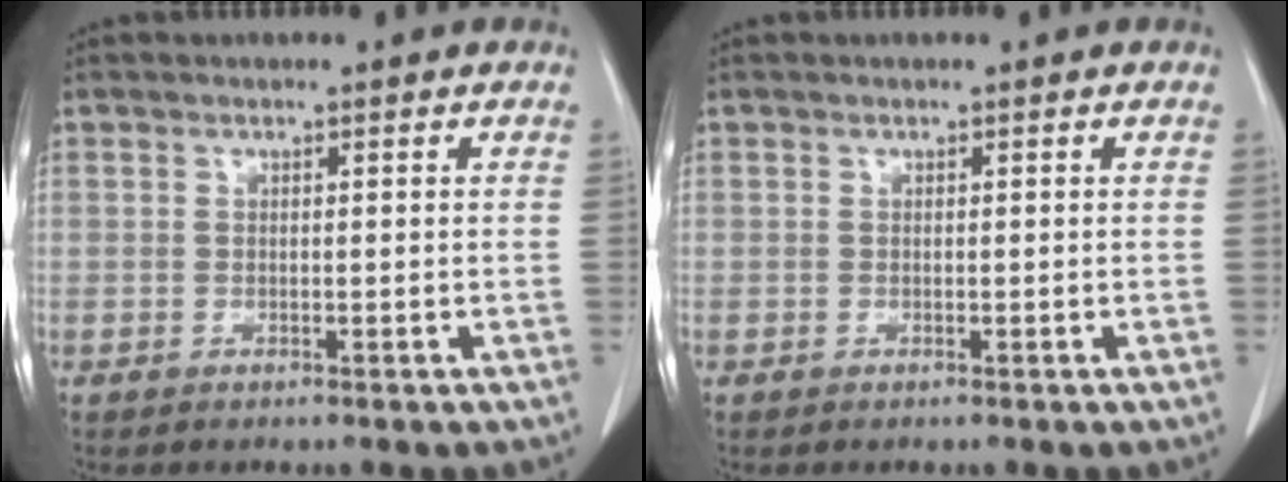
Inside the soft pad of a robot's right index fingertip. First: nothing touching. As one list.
[{"total": 0.0}]